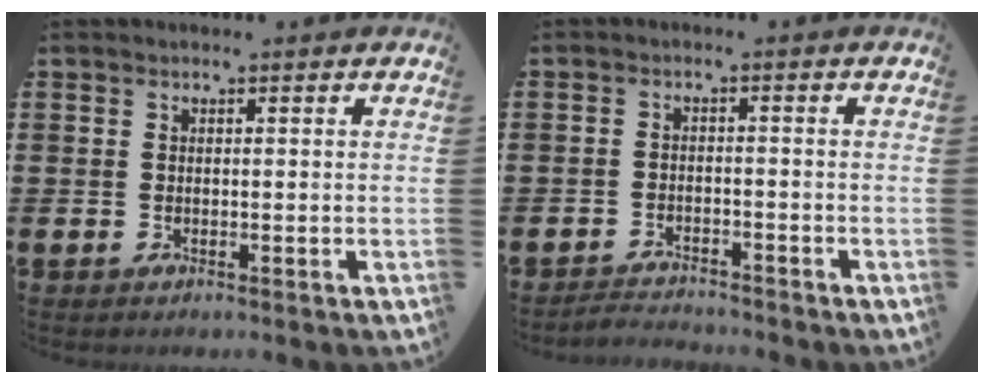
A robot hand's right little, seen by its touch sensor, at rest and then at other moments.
{"total": 2.2, "force": [-2.2, 0.0, -0.2], "torque": [-0.003, 0.003, -0.047]}